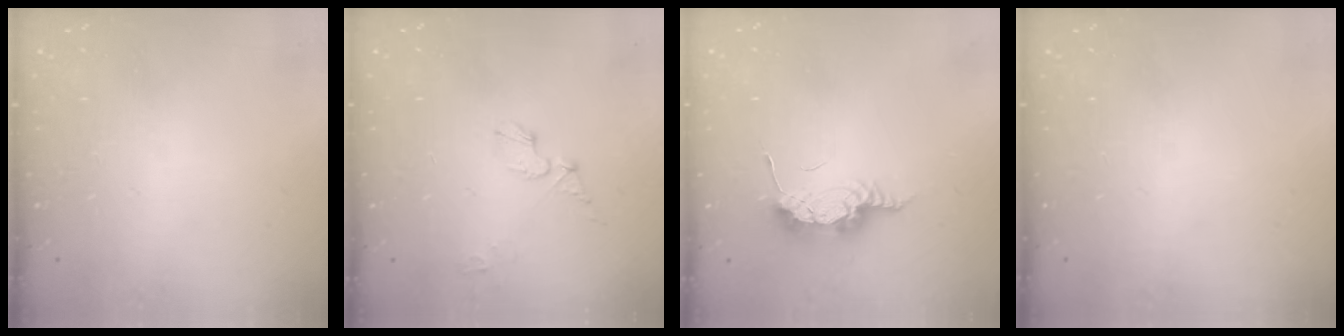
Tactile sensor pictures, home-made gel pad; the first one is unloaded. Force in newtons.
{"total": 6.1, "press": 6.1, "slide": 0.5}
{"total": 8.4, "press": 8.1, "slide": 2.3}
{"total": 0.0}